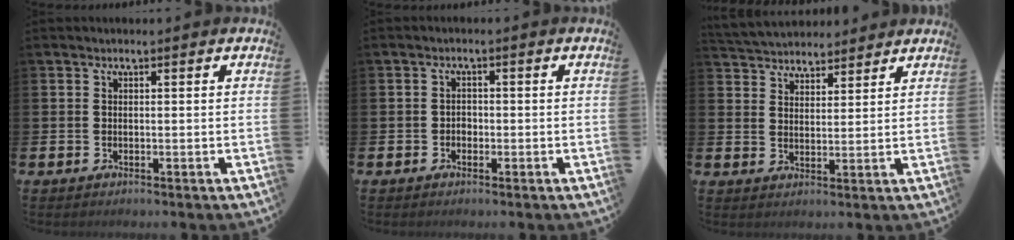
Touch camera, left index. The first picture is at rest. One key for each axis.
{"total": 1.3, "fx": -0.6, "fy": 1.1, "fz": 0.4, "tx": -0.009, "ty": 0.003, "tz": -0.014}
{"total": 4.7, "fx": 4.5, "fy": 1.1, "fz": -0.4, "tx": -0.013, "ty": -0.022, "tz": 0.083}